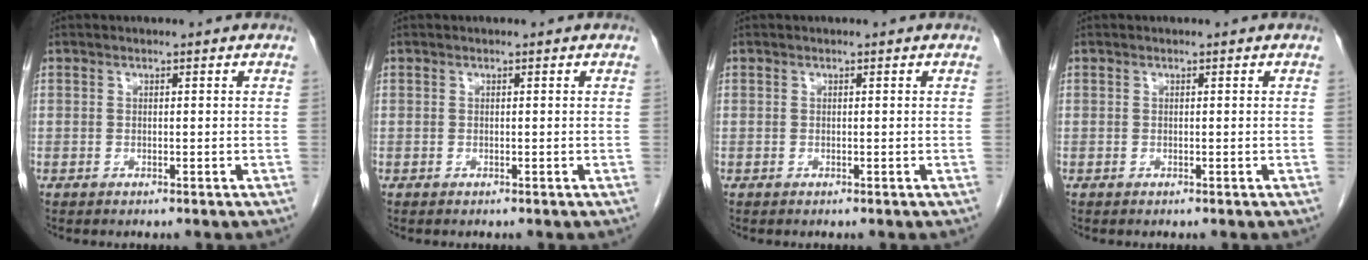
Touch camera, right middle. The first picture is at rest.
{"total": 0.0}
{"total": 0.0}
{"total": 0.0}